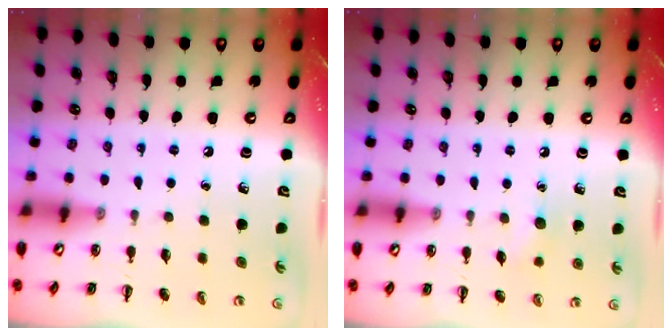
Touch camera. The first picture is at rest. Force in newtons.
{"total": 5.6, "press": 5.4, "slide": 1.6}